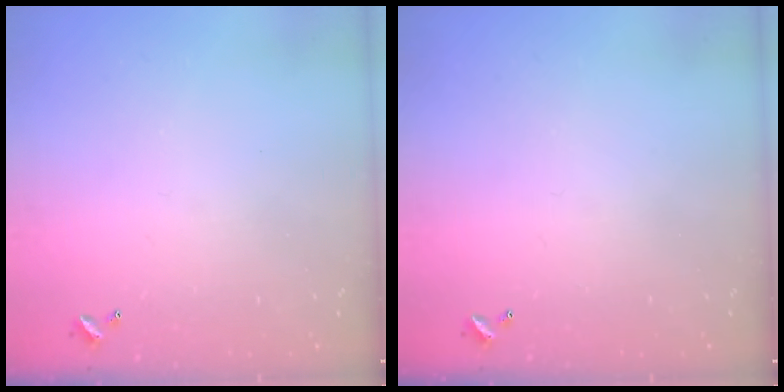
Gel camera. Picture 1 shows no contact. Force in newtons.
{"total": 0.0}